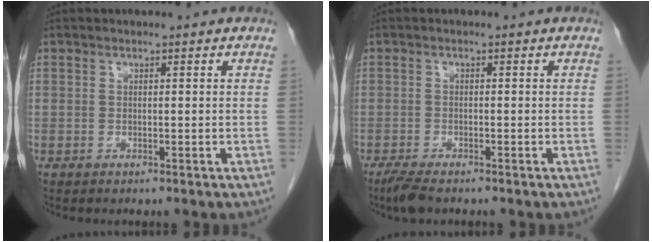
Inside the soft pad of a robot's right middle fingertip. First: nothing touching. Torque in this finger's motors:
{"motor_torque": [0.46, -0.29, 0.00, 0.00]}